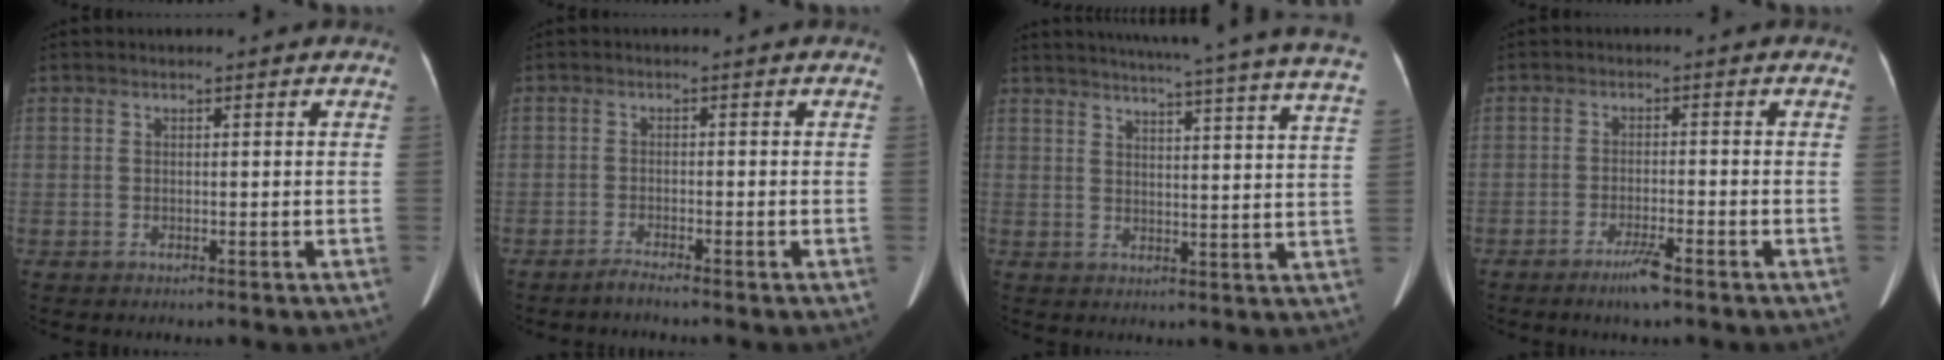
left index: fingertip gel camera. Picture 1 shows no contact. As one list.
[{"total": 1.6, "force": [-1.5, -0.3, 0.5], "torque": [-0.016, -0.003, -0.029]}, {"total": 27.9, "force": [25.3, -0.7, 11.6], "torque": [-0.175, -0.073, 0.294]}, {"total": 3.6, "force": [-2.7, 0.1, 2.5], "torque": [-0.052, -0.006, -0.047]}]